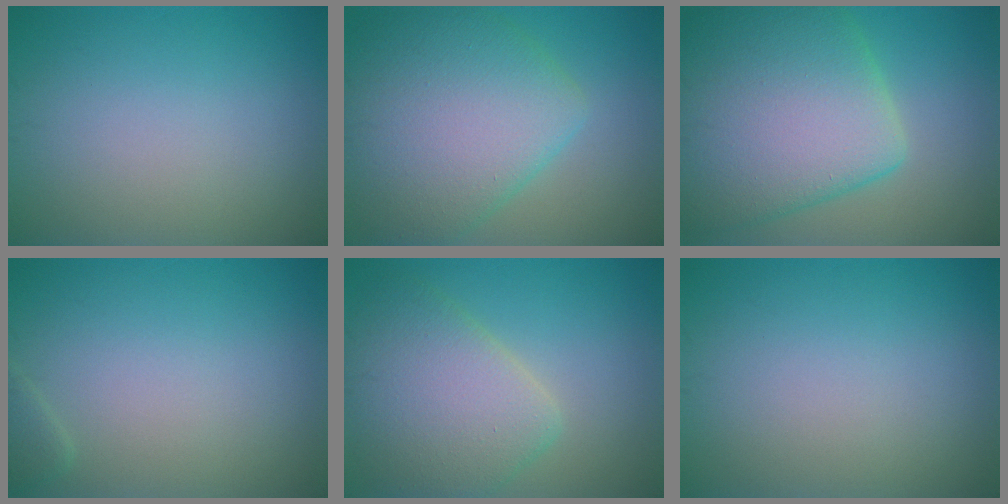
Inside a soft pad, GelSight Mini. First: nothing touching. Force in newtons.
{"total": 9.5, "press": 9.5, "slide": 0.4}
{"total": 12.1, "press": 12.1, "slide": 0.6}
{"total": 0.9, "press": 0.9, "slide": 0.1}
{"total": 6.8, "press": 6.8, "slide": 0.4}
{"total": 0.0}